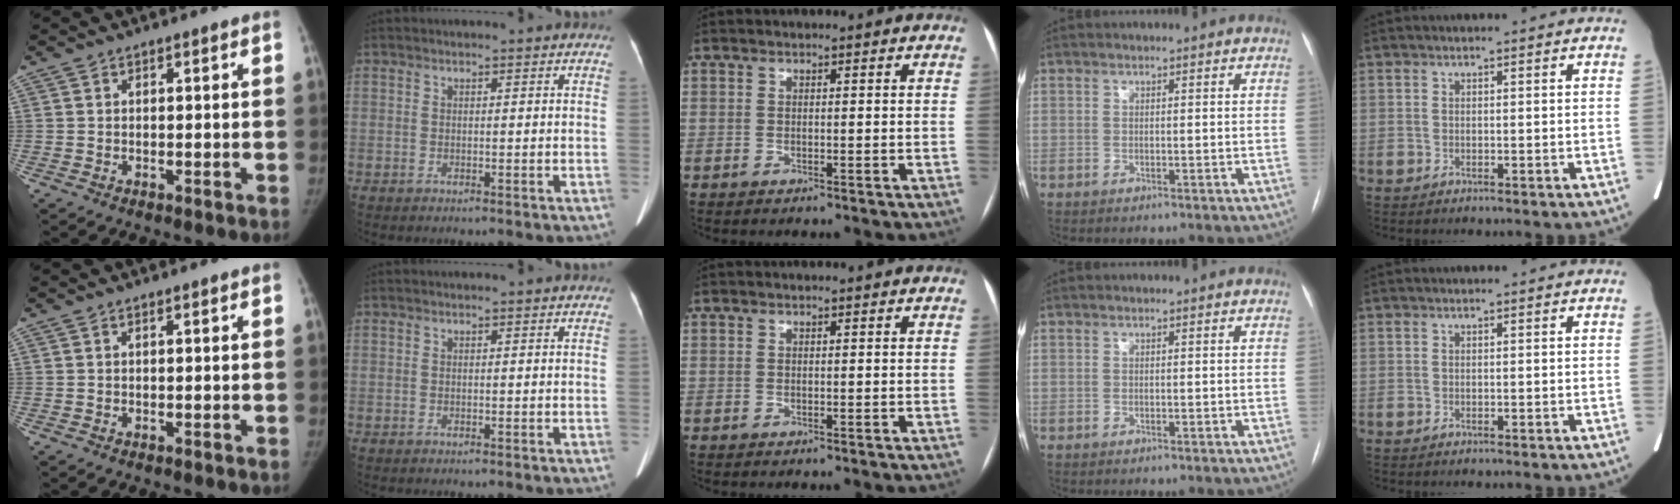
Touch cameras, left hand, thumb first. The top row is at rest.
{}